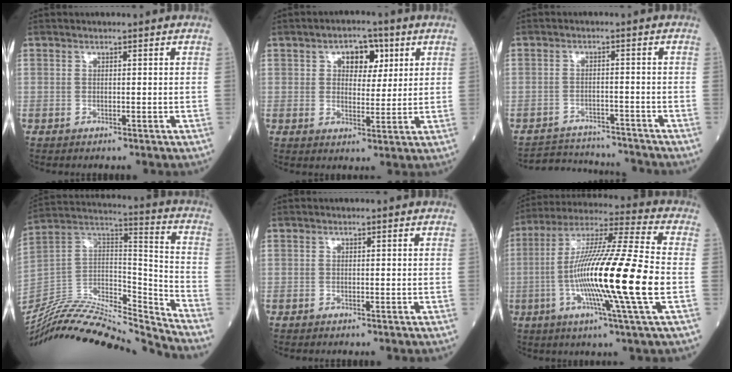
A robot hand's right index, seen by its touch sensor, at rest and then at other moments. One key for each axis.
{"total": 5.8, "fx": 2.4, "fy": 3.4, "fz": 4.0, "tx": -0.054, "ty": 0.016, "tz": 0.036}
{"total": 8.9, "fx": -8.8, "fy": 0.9, "fz": 0.4, "tx": -0.007, "ty": 0.015, "tz": -0.131}
{"total": 25.3, "fx": -24.1, "fy": 0.9, "fz": 7.8, "tx": -0.163, "ty": 0.012, "tz": -0.406}
{"total": 0.0}
{"total": 19.9, "fx": -3.7, "fy": -1.1, "fz": 19.5, "tx": -0.363, "ty": -0.012, "tz": -0.082}